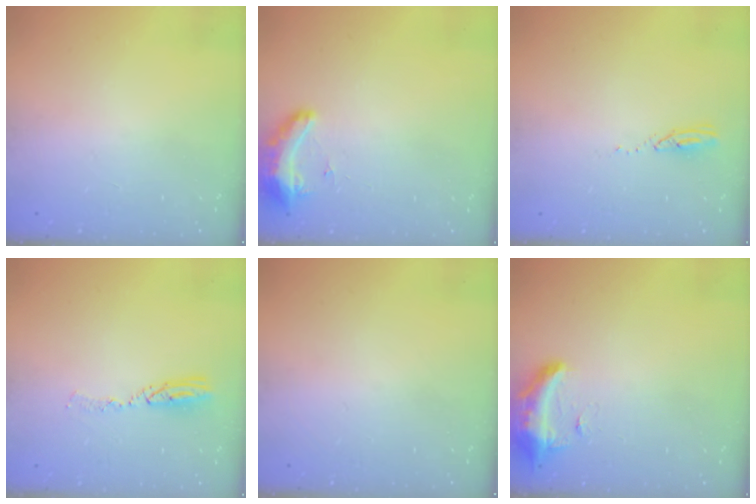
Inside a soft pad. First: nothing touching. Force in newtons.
{"total": 19.6, "press": 11.8, "slide": 15.6}
{"total": 3.4, "press": 3.4, "slide": 0.3}
{"total": 7.7, "press": 7.7, "slide": 0.7}
{"total": 0.0}
{"total": 19.4, "press": 12.3, "slide": 14.9}